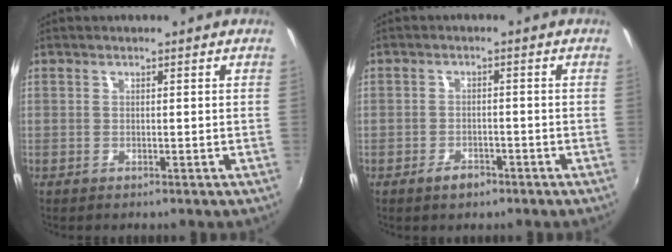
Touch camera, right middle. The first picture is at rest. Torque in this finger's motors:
{"motor_torque": [0.55, -0.43, -0.07, -0.02]}